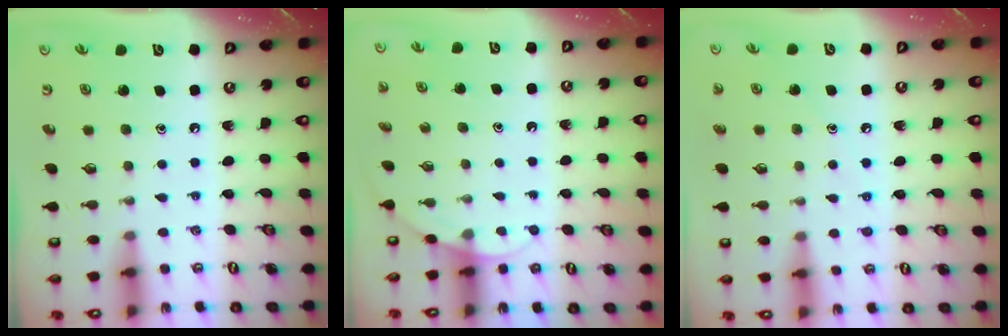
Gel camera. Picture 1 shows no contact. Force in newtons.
{"total": 4.6, "press": 4.5, "slide": 0.4}
{"total": 5.1, "press": 5.1, "slide": 0.5}